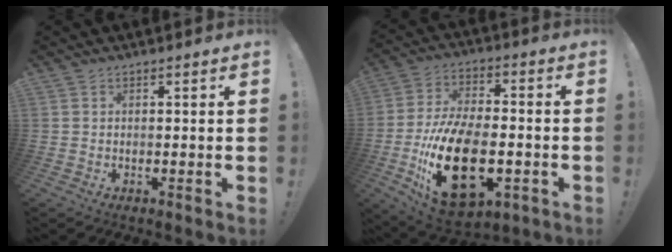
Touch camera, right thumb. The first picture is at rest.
{"total": 25.1, "force": [-6.9, 14.1, 19.6], "torque": [-0.385, 0.036, -0.099]}